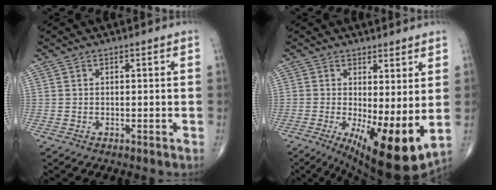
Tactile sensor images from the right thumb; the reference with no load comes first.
{"total": 13.3, "force": [-1.0, 4.4, 12.5], "torque": [-0.194, -0.029, 0.000]}